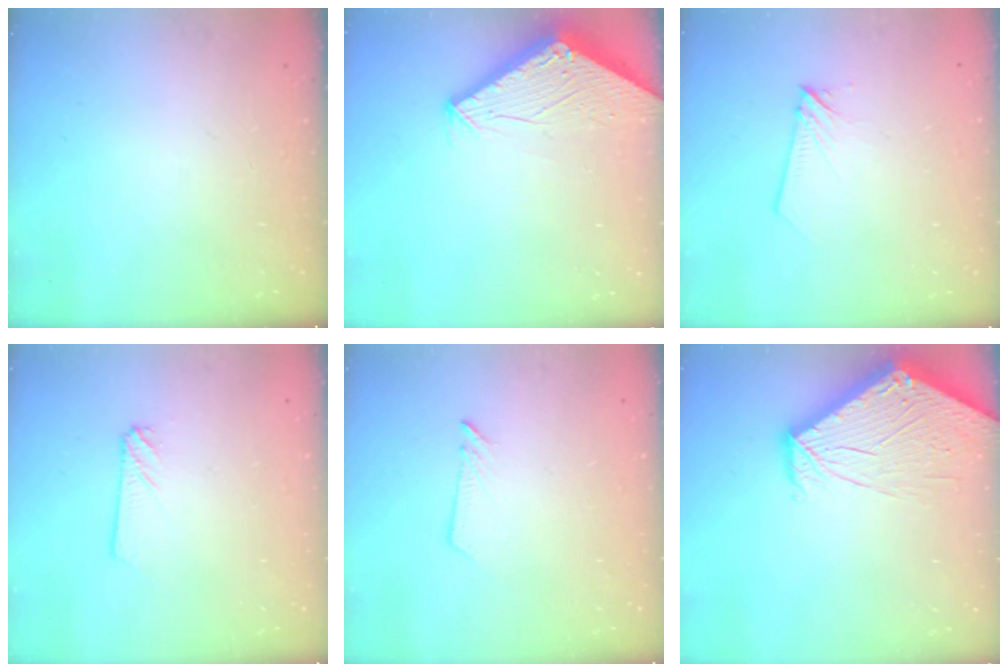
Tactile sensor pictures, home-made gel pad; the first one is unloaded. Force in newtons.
{"total": 2.9, "press": 2.9, "slide": 0.2}
{"total": 3.7, "press": 3.7, "slide": 0.4}
{"total": 2.9, "press": 2.9, "slide": 0.3}
{"total": 2.6, "press": 2.6, "slide": 0.2}
{"total": 7.2, "press": 7.2, "slide": 0.7}